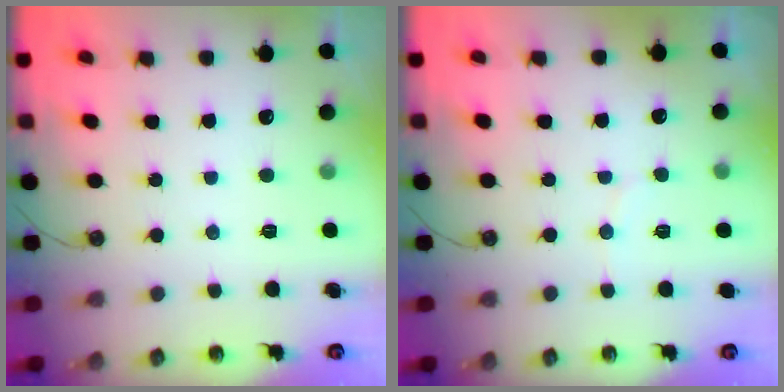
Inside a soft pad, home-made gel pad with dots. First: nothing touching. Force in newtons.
{"total": 3.0, "press": 3.0, "slide": 0.2}